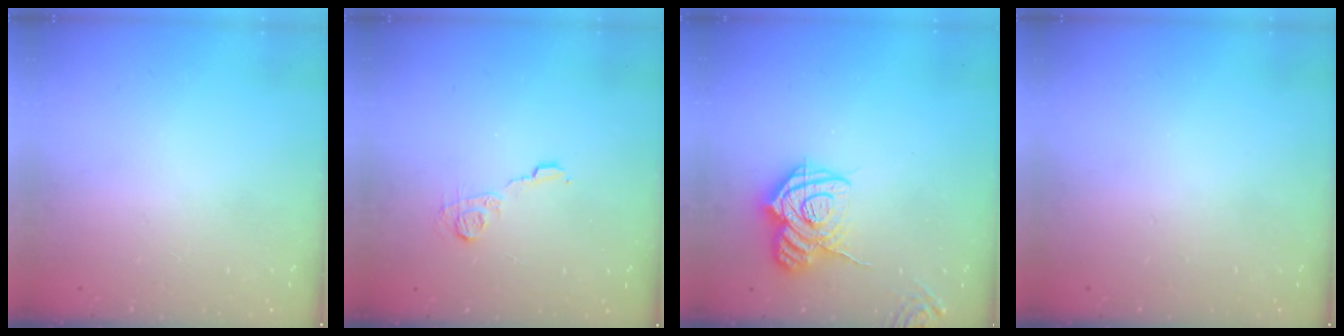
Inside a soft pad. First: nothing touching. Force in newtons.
{"total": 7.3, "press": 7.2, "slide": 0.4}
{"total": 14.7, "press": 14.6, "slide": 1.5}
{"total": 0.0}